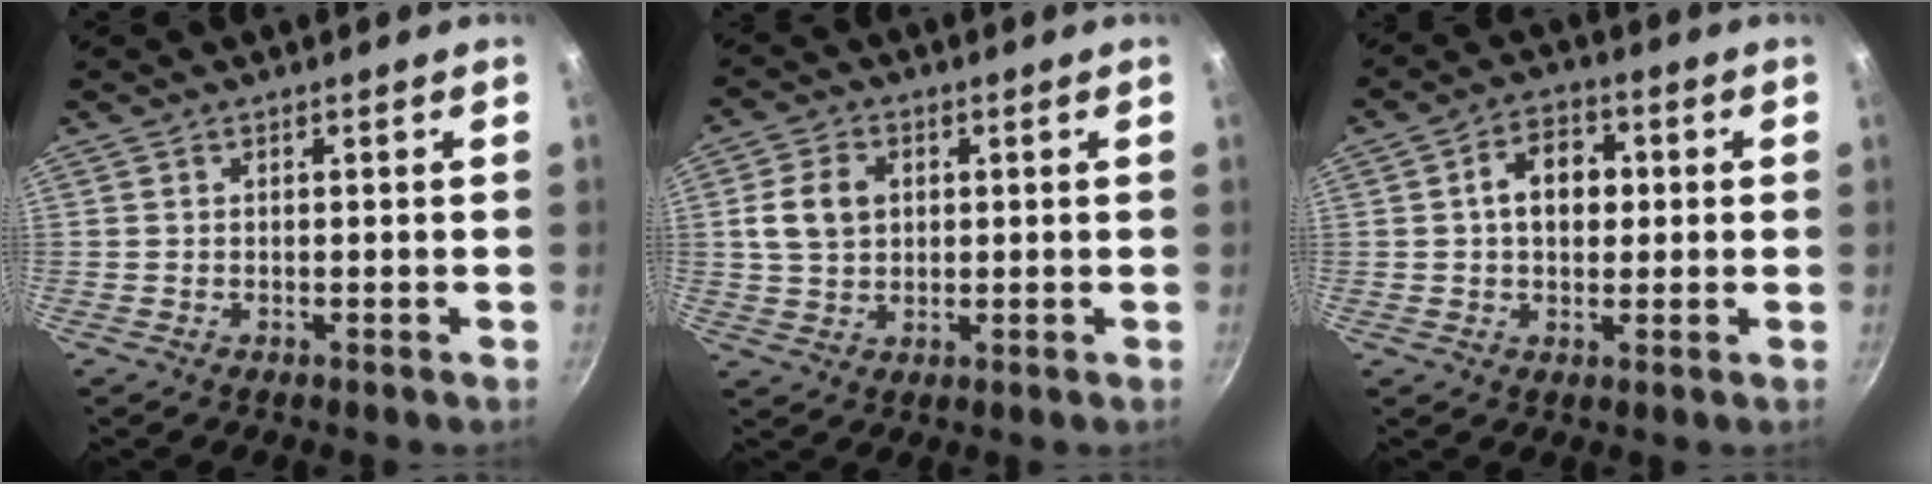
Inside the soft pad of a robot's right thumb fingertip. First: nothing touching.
{"total": 7.5, "force": [1.3, 5.6, 4.8], "torque": [-0.076, 0.007, 0.022]}
{"total": 8.3, "force": [0.9, 5.9, 5.7], "torque": [-0.058, 0.014, 0.004]}